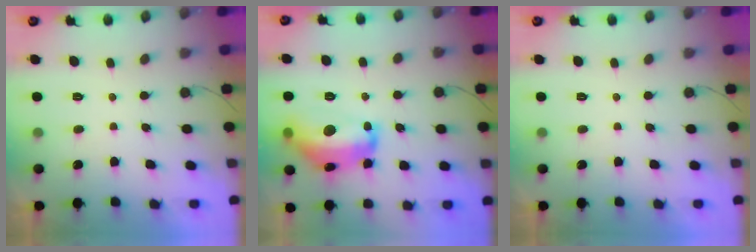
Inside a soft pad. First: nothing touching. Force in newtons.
{"total": 16.9, "press": 16.8, "slide": 1.4}
{"total": 0.0}